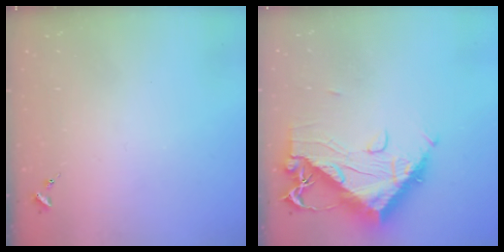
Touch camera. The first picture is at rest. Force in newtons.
{"total": 16.3, "press": 16.2, "slide": 1.6}